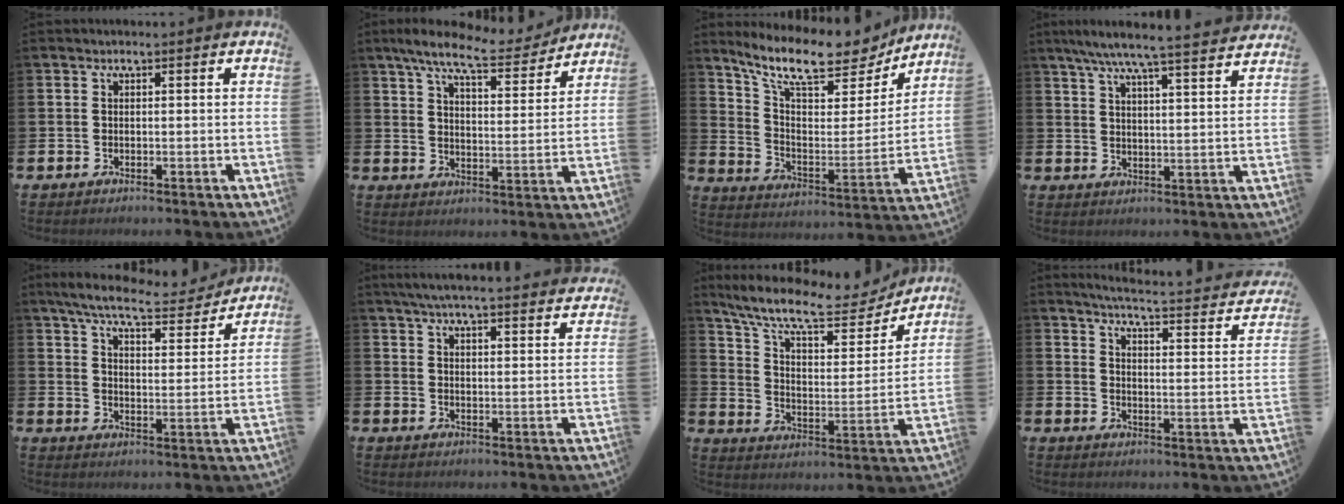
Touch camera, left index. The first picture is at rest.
{"total": 9.0, "force": [8.1, 1.5, 3.7], "torque": [-0.085, -0.043, 0.140]}
{"total": 11.2, "force": [9.4, 3.2, 5.0], "torque": [-0.125, -0.062, 0.161]}
{"total": 7.3, "force": [6.7, -0.1, 2.8], "torque": [-0.070, -0.040, 0.115]}
{"total": 7.9, "force": [7.2, 1.0, 3.1], "torque": [-0.080, -0.042, 0.123]}
{"total": 5.9, "force": [5.7, 0.1, 1.5], "torque": [-0.043, -0.032, 0.102]}
{"total": 11.0, "force": [9.6, 2.9, 4.5], "torque": [-0.113, -0.061, 0.162]}
{"total": 3.9, "force": [3.6, 0.0, 1.5], "torque": [-0.039, -0.040, 0.051]}